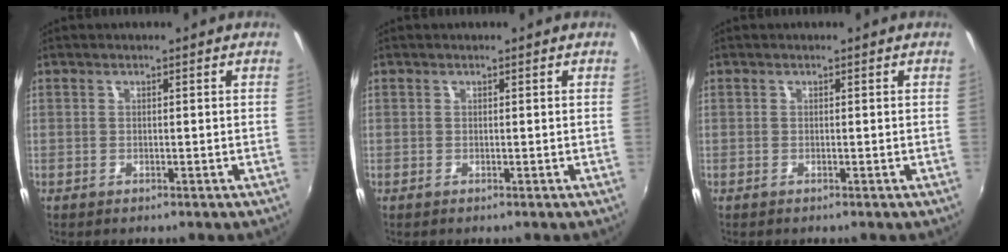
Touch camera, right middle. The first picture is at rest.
{"total": 0.0}
{"total": 0.0}